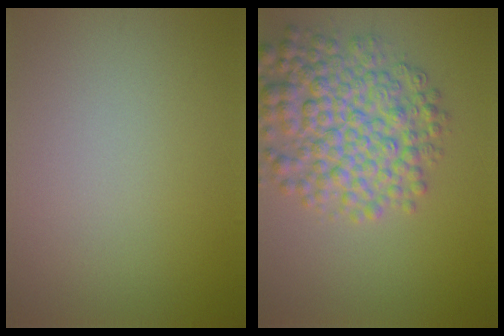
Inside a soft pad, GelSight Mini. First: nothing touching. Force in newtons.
{"total": 7.3, "press": 7.3, "slide": 0.1}